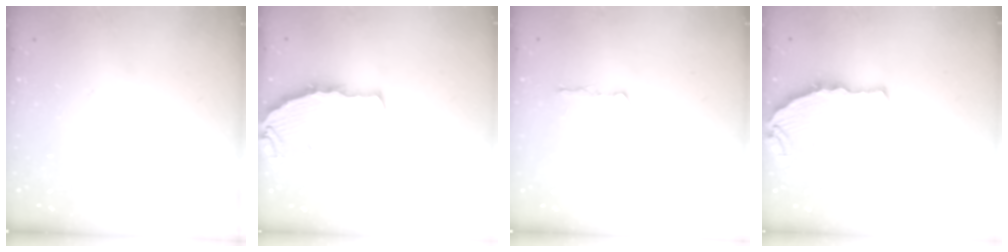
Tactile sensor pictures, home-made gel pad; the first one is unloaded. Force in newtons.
{"total": 5.1, "press": 4.9, "slide": 1.3}
{"total": 3.0, "press": 2.5, "slide": 1.6}
{"total": 7.6, "press": 5.9, "slide": 4.8}